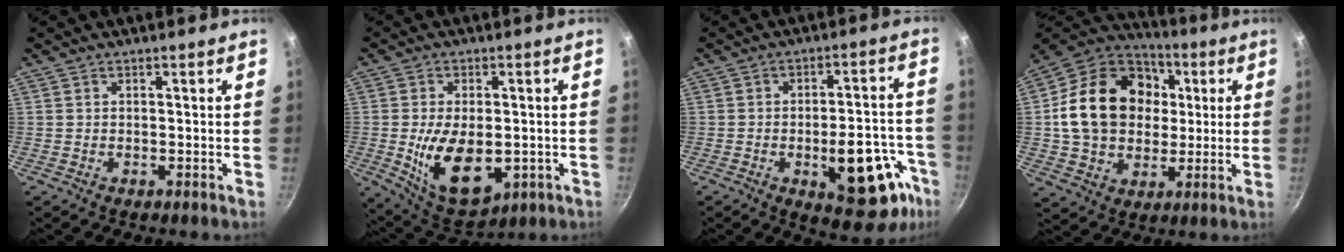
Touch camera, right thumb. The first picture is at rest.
{"total": 14.5, "force": [-2.4, 8.4, 11.5], "torque": [-0.175, -0.007, -0.020]}
{"total": 18.1, "force": [-6.9, 8.1, 14.6], "torque": [-0.128, 0.032, -0.084]}
{"total": 22.6, "force": [2.7, 17.6, 13.9], "torque": [-0.218, 0.025, 0.045]}